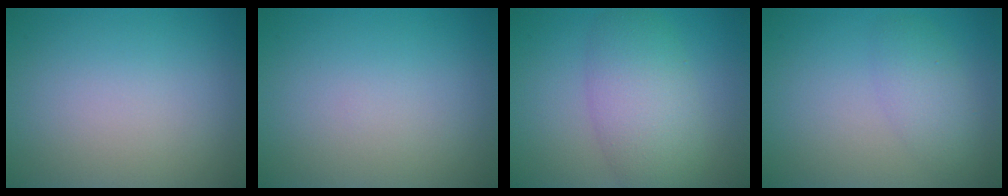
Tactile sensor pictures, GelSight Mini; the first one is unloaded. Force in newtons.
{"total": 0.0}
{"total": 5.6, "press": 5.6, "slide": 0.3}
{"total": 2.5, "press": 2.5, "slide": 0.1}